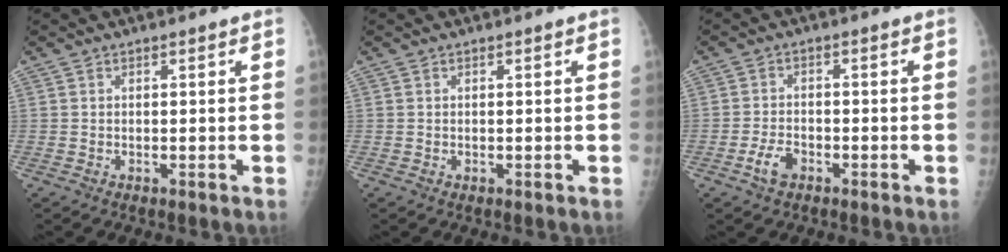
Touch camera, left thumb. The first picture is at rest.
{"total": 0.0}
{"total": 3.8, "force": [-2.1, 2.2, 2.2], "torque": [-0.040, 0.013, -0.037]}